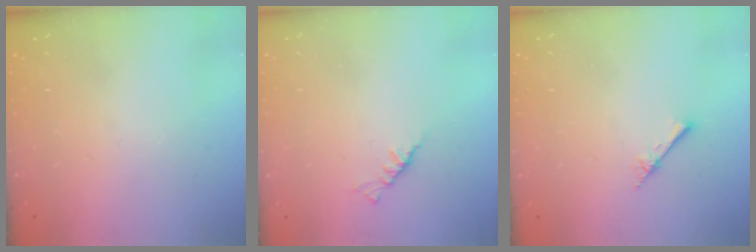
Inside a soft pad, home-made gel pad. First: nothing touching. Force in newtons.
{"total": 2.3, "press": 2.2, "slide": 0.5}
{"total": 2.4, "press": 2.4, "slide": 0.3}